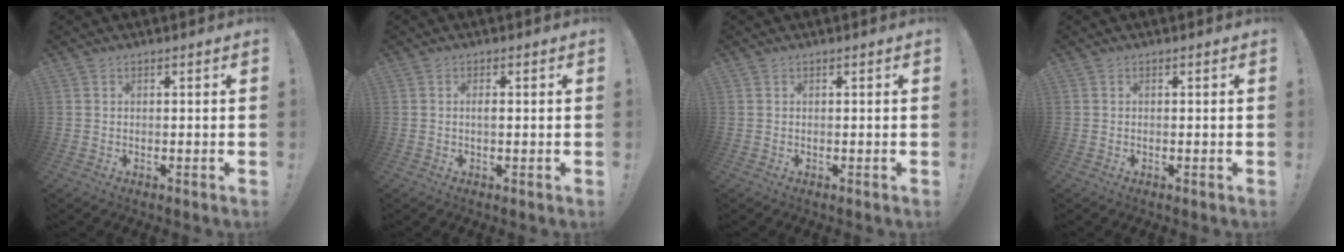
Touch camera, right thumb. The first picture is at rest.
{"total": 1.3, "force": [-0.2, 0.4, 1.2], "torque": [-0.019, 0.000, -0.005]}
{"total": 0.0}
{"total": 0.0}